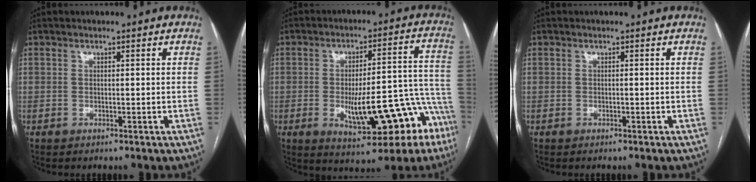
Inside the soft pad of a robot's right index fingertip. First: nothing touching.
{"total": 18.2, "force": [-7.6, 5.7, 15.5], "torque": [-0.139, 0.042, -0.085]}
{"total": 0.0}